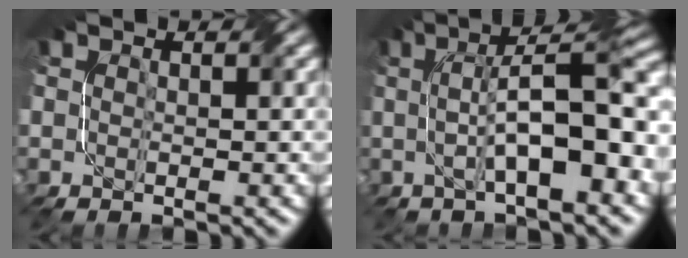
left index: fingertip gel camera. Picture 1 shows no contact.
{"total": 9.7, "force": [0.1, 2.7, 9.3], "torque": [-0.128, 0.016, 0.000]}